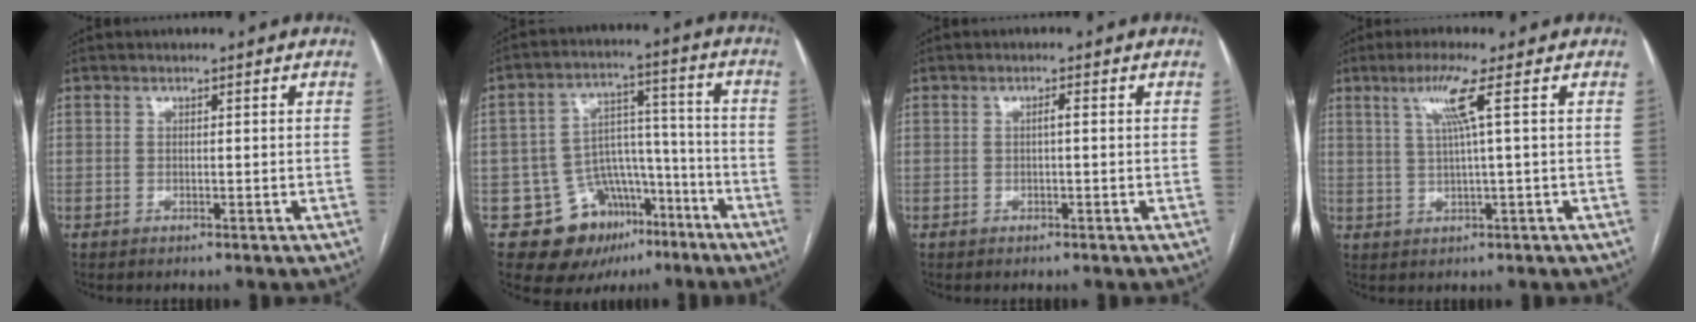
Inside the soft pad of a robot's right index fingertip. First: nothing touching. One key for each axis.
{"total": 12.6, "fx": -7.1, "fy": 9.4, "fz": 4.4, "tx": -0.050, "ty": 0.061, "tz": -0.096}
{"total": 0.9, "fx": 0.0, "fy": 0.0, "fz": 0.9, "tx": -0.015, "ty": 0.003, "tz": 0.000}
{"total": 5.2, "fx": 2.0, "fy": -1.2, "fz": 4.6, "tx": -0.093, "ty": 0.003, "tz": 0.040}